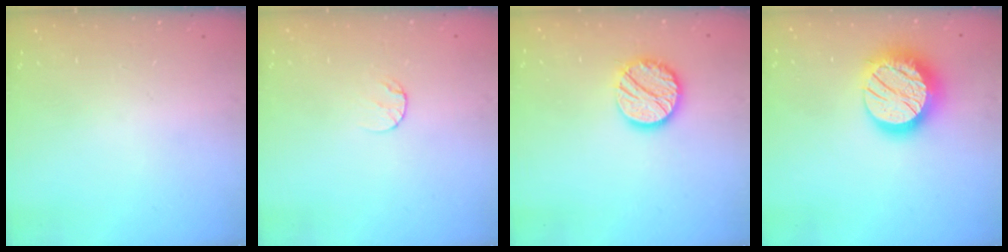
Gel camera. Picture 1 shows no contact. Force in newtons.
{"total": 4.9, "press": 4.8, "slide": 0.4}
{"total": 13.5, "press": 13.5, "slide": 0.6}
{"total": 19.0, "press": 18.9, "slide": 0.9}